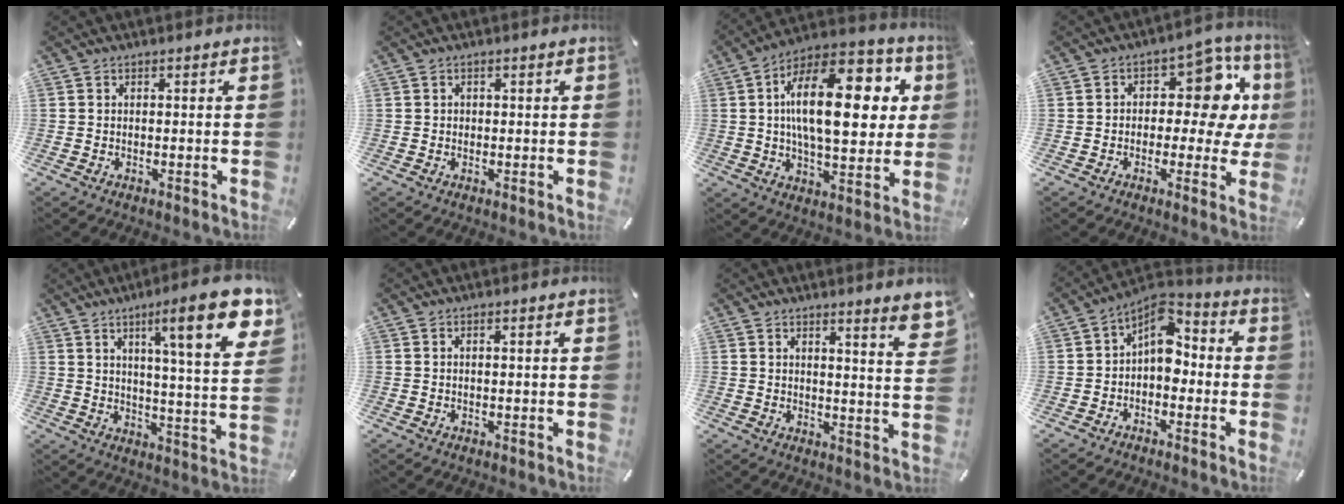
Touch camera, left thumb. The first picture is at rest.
{"total": 0.5, "force": [0.0, 0.5, 0.2], "torque": [-0.006, 0.003, 0.000]}
{"total": 24.0, "force": [5.6, 11.6, 20.3], "torque": [-0.334, -0.019, 0.081]}
{"total": 13.8, "force": [2.4, 8.5, 10.6], "torque": [-0.126, -0.019, 0.037]}
{"total": 18.3, "force": [9.0, 2.9, 15.7], "torque": [-0.229, -0.049, 0.126]}
{"total": 0.9, "force": [0.1, 0.1, 0.9], "torque": [-0.016, -0.001, 0.001]}
{"total": 6.1, "force": [4.4, 0.1, 4.2], "torque": [-0.066, -0.033, 0.073]}
{"total": 7.3, "force": [-0.1, 5.3, 5.0], "torque": [-0.077, -0.011, -0.008]}